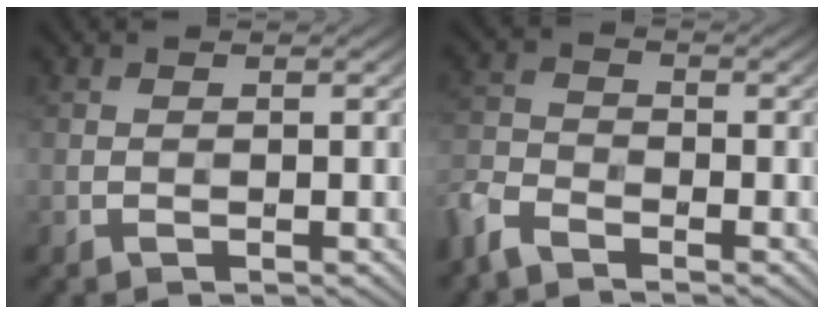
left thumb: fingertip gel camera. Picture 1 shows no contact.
{"total": 5.3, "force": [-4.1, 2.3, 2.4], "torque": [-0.065, -0.015, -0.094]}